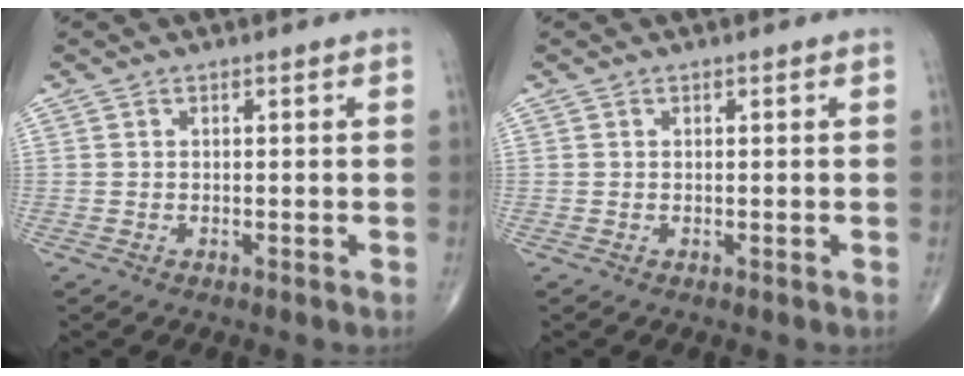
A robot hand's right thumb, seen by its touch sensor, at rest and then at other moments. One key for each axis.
{"total": 0.0}